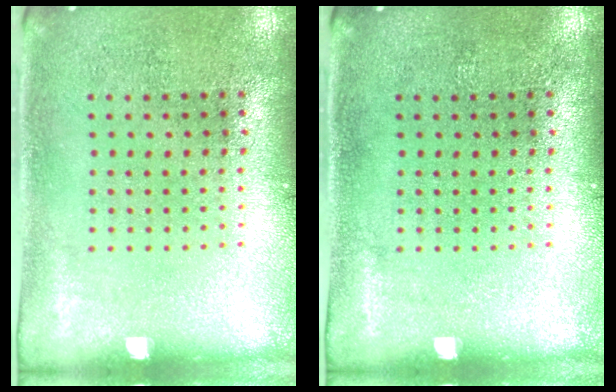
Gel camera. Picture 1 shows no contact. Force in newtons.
{"total": 0.0}